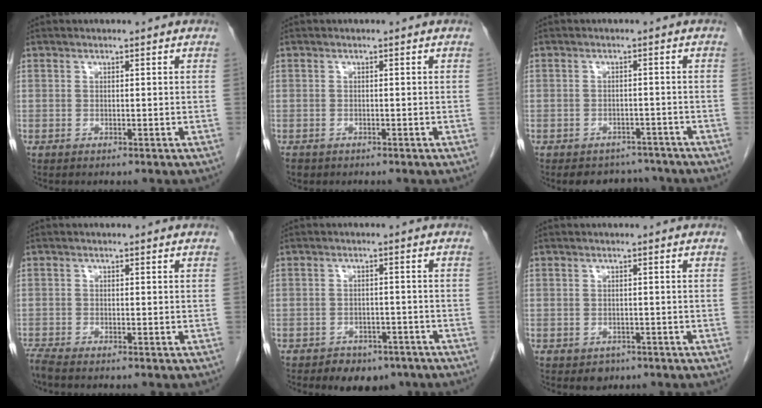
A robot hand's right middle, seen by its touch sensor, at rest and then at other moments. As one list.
[{"total": 1.5, "force": [-1.2, 0.9, 0.4], "torque": [-0.012, -0.001, -0.016]}, {"total": 6.4, "force": [-5.6, 2.8, 0.8], "torque": [0.005, 0.007, -0.069]}, {"total": 1.7, "force": [-1.6, -0.3, 0.5], "torque": [-0.020, -0.008, -0.034]}, {"total": 5.8, "force": [-4.4, 3.3, 2.0], "torque": [-0.022, 0.006, -0.058]}, {"total": 2.0, "force": [-1.1, 1.5, 0.6], "torque": [-0.005, 0.002, -0.008]}]